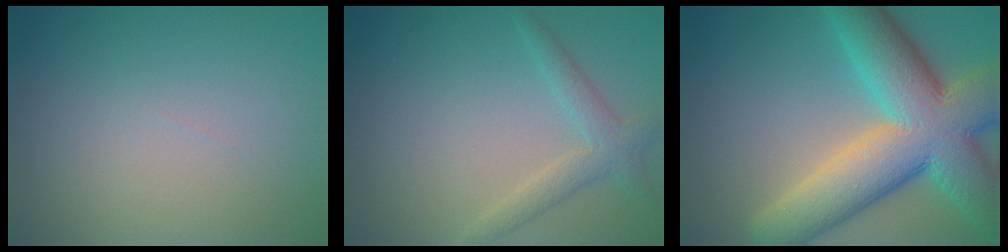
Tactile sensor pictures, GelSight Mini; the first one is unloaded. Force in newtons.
{"total": 2.6, "press": 2.6, "slide": 0.2}
{"total": 13.5, "press": 13.5, "slide": 0.6}